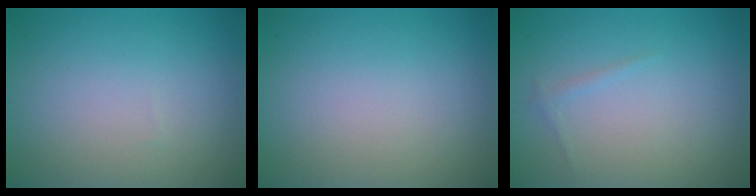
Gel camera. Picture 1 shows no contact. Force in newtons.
{"total": 0.0}
{"total": 0.6, "press": 0.6, "slide": 0.0}